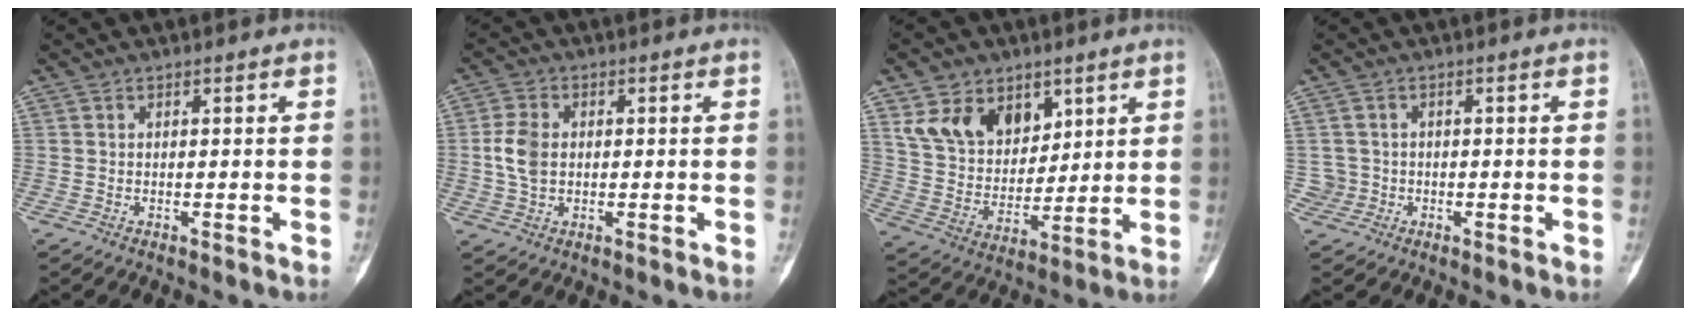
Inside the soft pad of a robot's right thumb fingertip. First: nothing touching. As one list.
[{"total": 5.8, "force": [0.1, 4.1, 4.1], "torque": [-0.083, 0.007, -0.001]}, {"total": 13.6, "force": [6.9, 9.5, 6.9], "torque": [-0.088, -0.035, 0.141]}, {"total": 2.5, "force": [-0.5, 2.4, -0.2], "torque": [0.017, 0.009, -0.013]}]